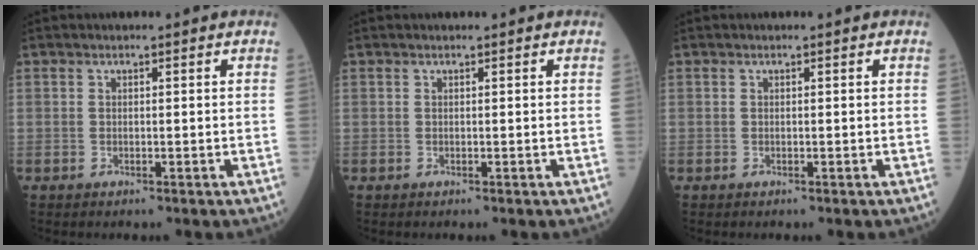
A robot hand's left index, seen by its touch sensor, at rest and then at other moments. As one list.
[{"total": 0.0}, {"total": 0.0}]